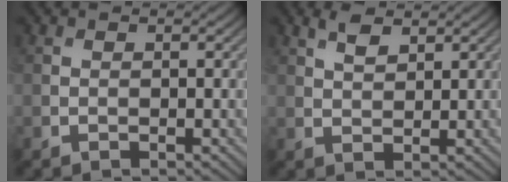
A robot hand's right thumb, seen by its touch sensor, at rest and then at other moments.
{"total": 2.6, "force": [1.8, 0.9, 1.6], "torque": [-0.038, 0.003, 0.038]}